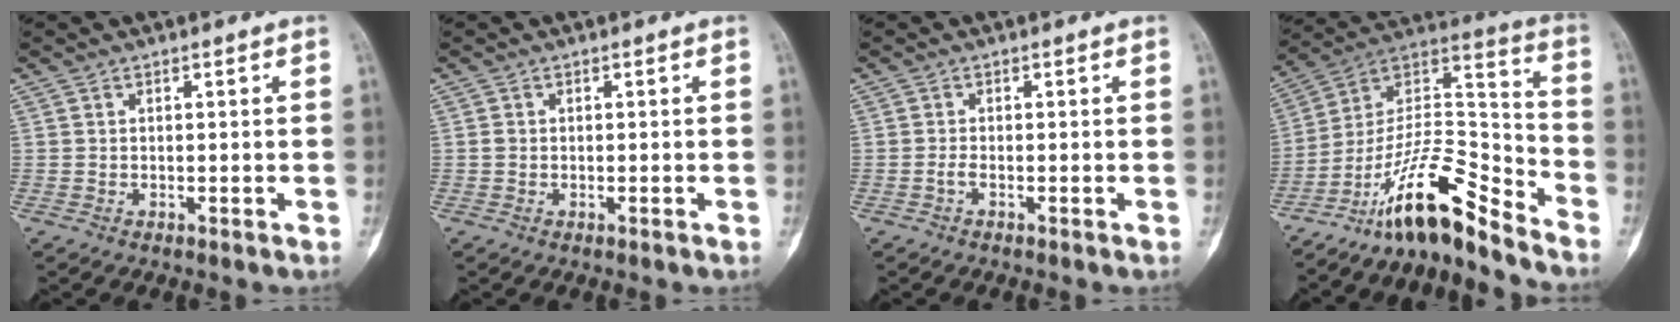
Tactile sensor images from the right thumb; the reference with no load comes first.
{"total": 0.7, "force": [-0.2, 0.5, 0.5], "torque": [-0.009, 0.001, -0.004]}
{"total": 0.8, "force": [-0.4, 0.1, 0.7], "torque": [-0.016, 0.000, -0.010]}
{"total": 16.9, "force": [-13.0, 4.0, 9.9], "torque": [-0.152, 0.121, -0.234]}